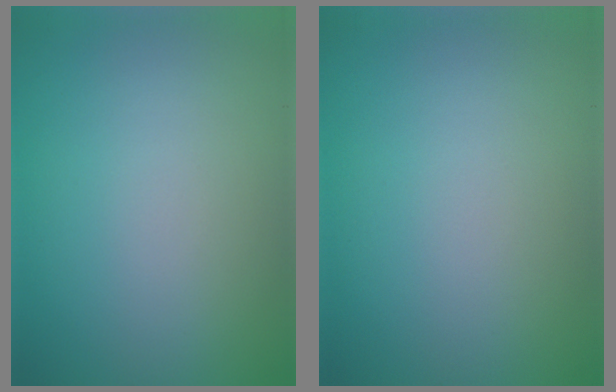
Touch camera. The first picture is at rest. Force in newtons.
{"total": 0.0}